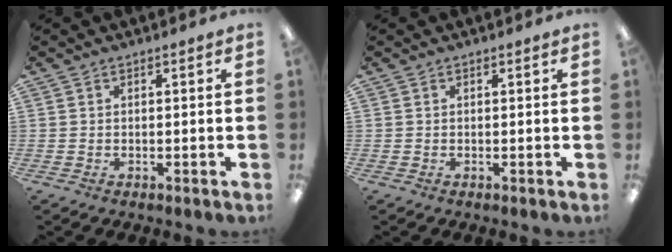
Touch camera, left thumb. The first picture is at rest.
{"total": 0.0}